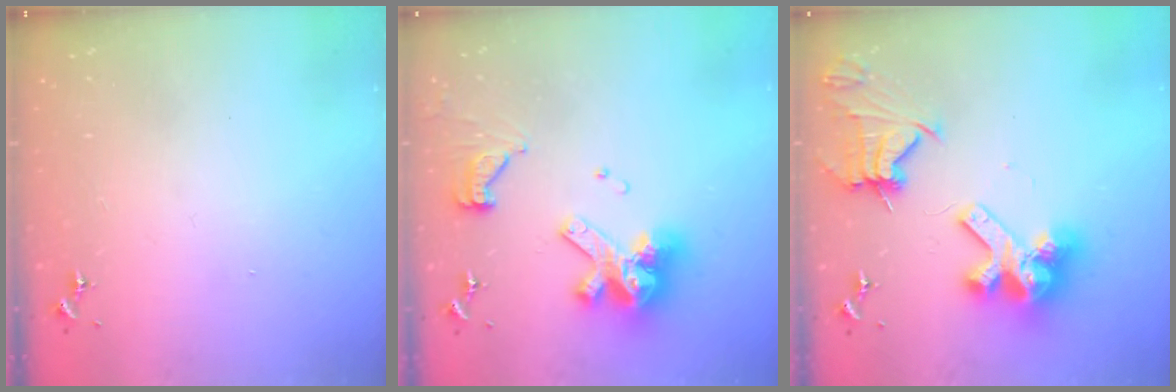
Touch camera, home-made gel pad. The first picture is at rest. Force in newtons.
{"total": 20.0, "press": 19.8, "slide": 2.3}
{"total": 18.5, "press": 18.4, "slide": 2.1}